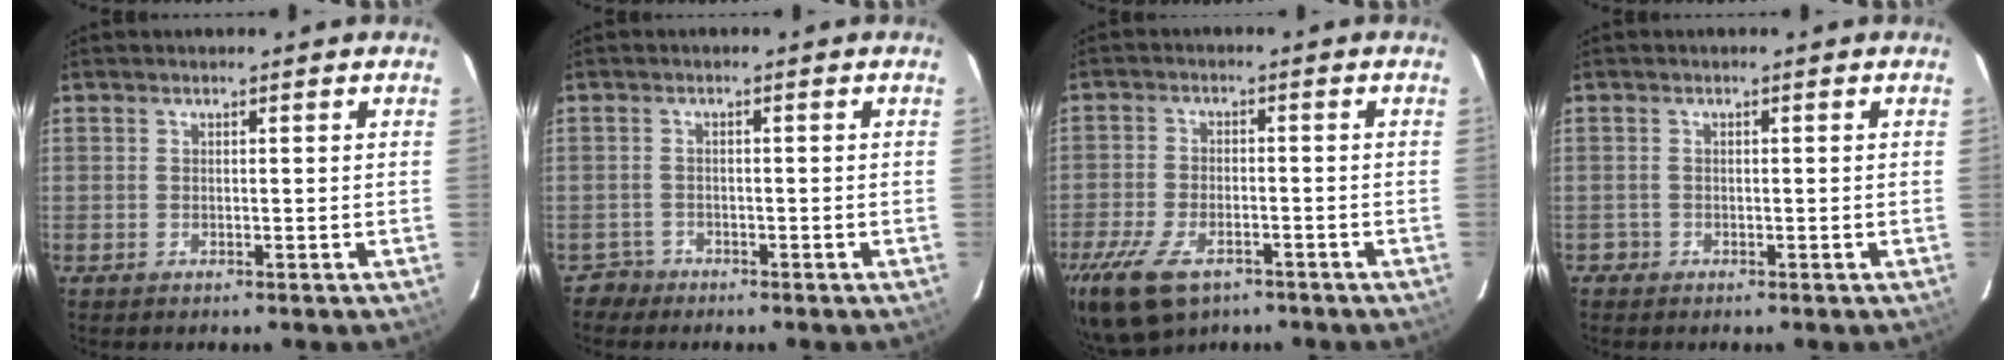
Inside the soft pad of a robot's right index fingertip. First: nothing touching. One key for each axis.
{"total": 2.3, "fx": -1.7, "fy": 1.5, "fz": -0.5, "tx": 0.006, "ty": 0.009, "tz": -0.033}
{"total": 13.8, "fx": -8.6, "fy": 7.1, "fz": 8.1, "tx": -0.204, "ty": -0.034, "tz": -0.151}
{"total": 1.3, "fx": -0.8, "fy": 0.9, "fz": -0.2, "tx": 0.001, "ty": 0.005, "tz": -0.016}